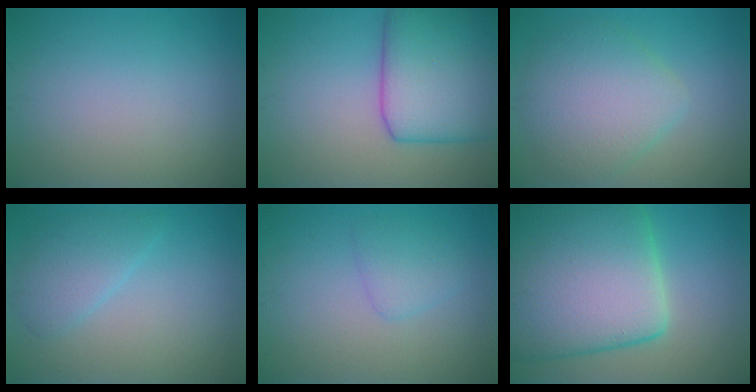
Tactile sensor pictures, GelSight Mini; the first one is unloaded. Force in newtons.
{"total": 9.7, "press": 9.7, "slide": 0.3}
{"total": 5.7, "press": 5.7, "slide": 0.2}
{"total": 2.7, "press": 2.7, "slide": 0.1}
{"total": 1.9, "press": 1.9, "slide": 0.2}
{"total": 15.9, "press": 15.9, "slide": 0.8}